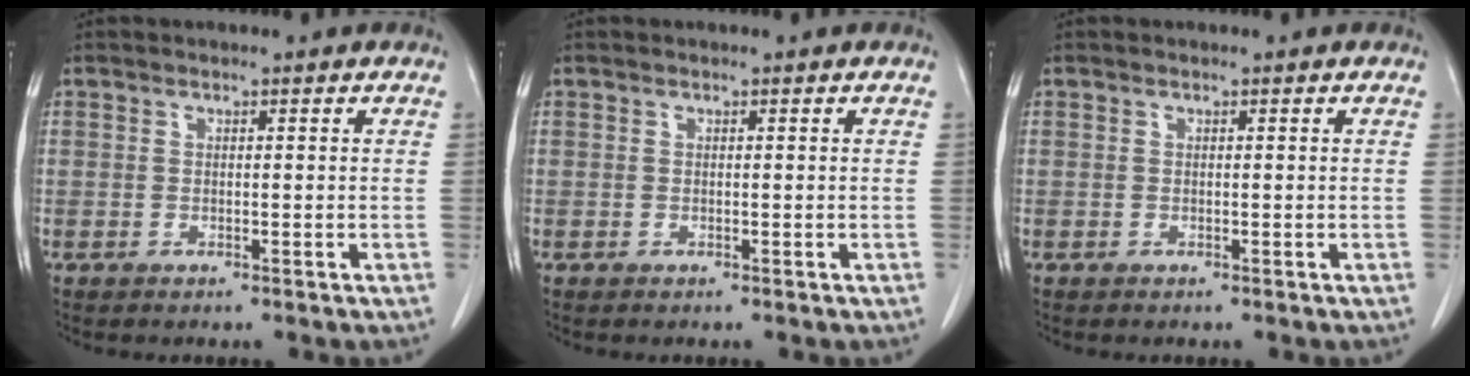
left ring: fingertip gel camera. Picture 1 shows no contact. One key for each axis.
{"total": 0.0}
{"total": 0.0}